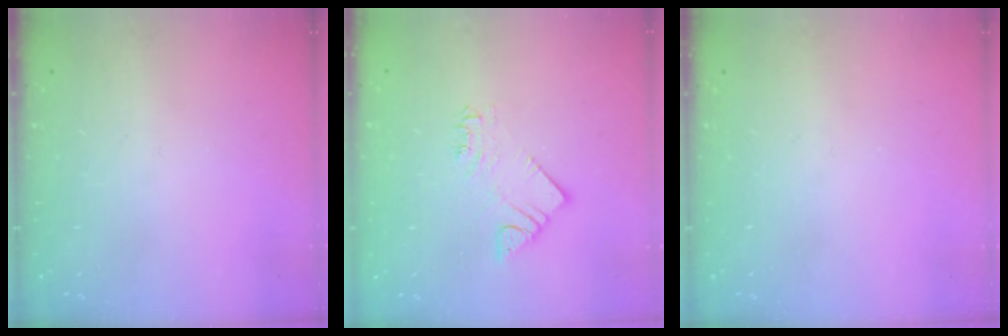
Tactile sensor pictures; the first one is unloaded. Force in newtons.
{"total": 3.4, "press": 3.4, "slide": 0.2}
{"total": 0.0}